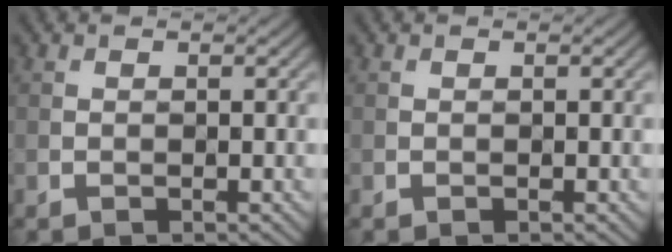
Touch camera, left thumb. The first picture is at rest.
{"total": 0.0}